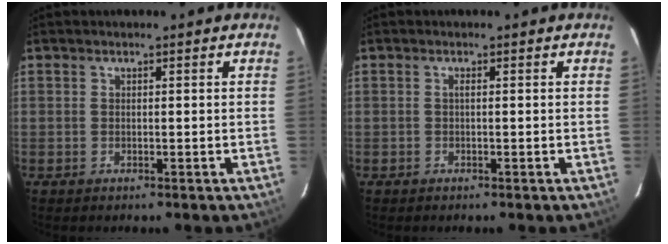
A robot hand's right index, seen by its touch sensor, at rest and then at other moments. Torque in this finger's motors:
{"motor_torque": [0.19, -0.08, 0.08, 0.02]}